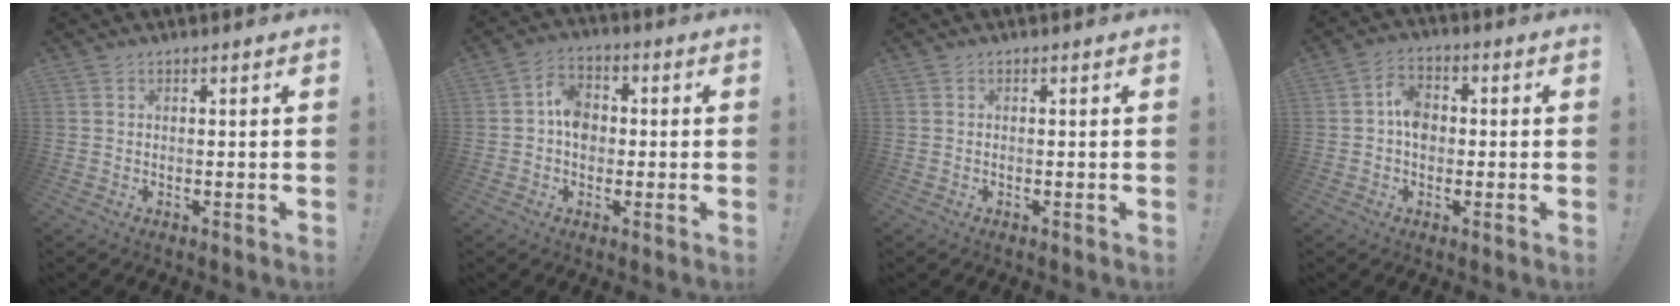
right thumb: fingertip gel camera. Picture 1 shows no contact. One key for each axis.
{"total": 7.7, "fx": -0.2, "fy": 6.2, "fz": 4.6, "tx": -0.074, "ty": 0.013, "tz": -0.003}
{"total": 0.0}
{"total": 6.9, "fx": -0.3, "fy": 5.4, "fz": 4.3, "tx": -0.061, "ty": 0.012, "tz": -0.002}